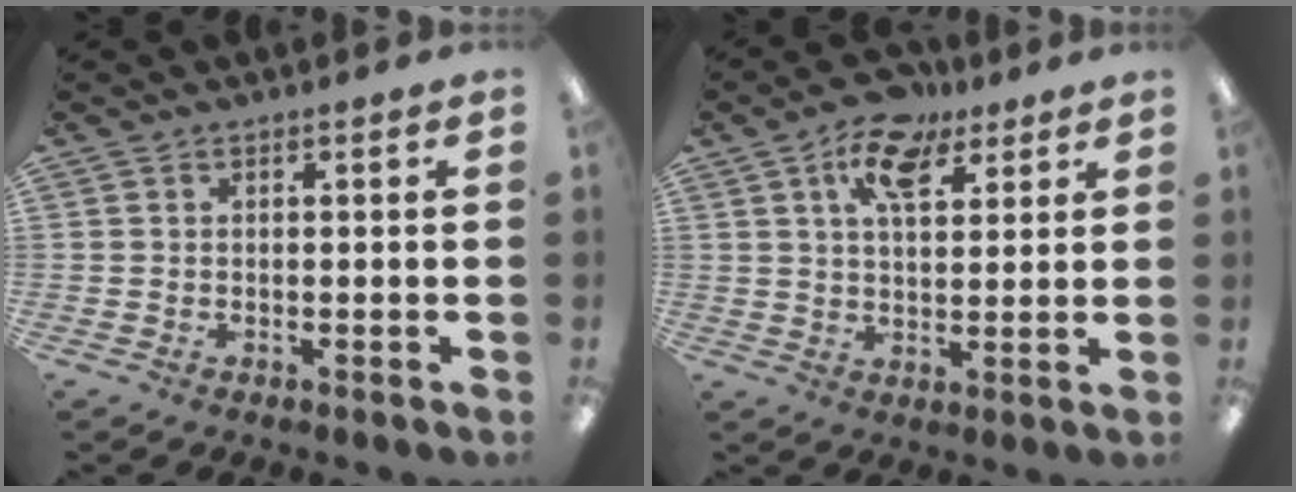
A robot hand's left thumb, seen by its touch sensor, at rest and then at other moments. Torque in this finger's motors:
{"motor_torque": [-0.09, -0.10, -0.29, -0.09, 0.08]}